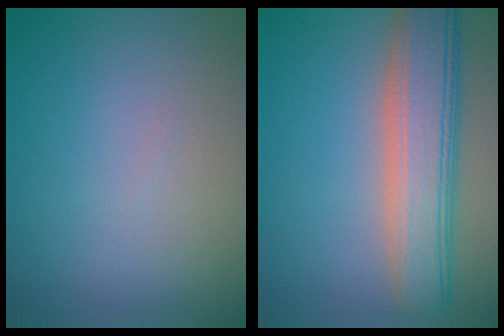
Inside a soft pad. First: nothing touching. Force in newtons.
{"total": 7.2, "press": 7.2, "slide": 0.3}